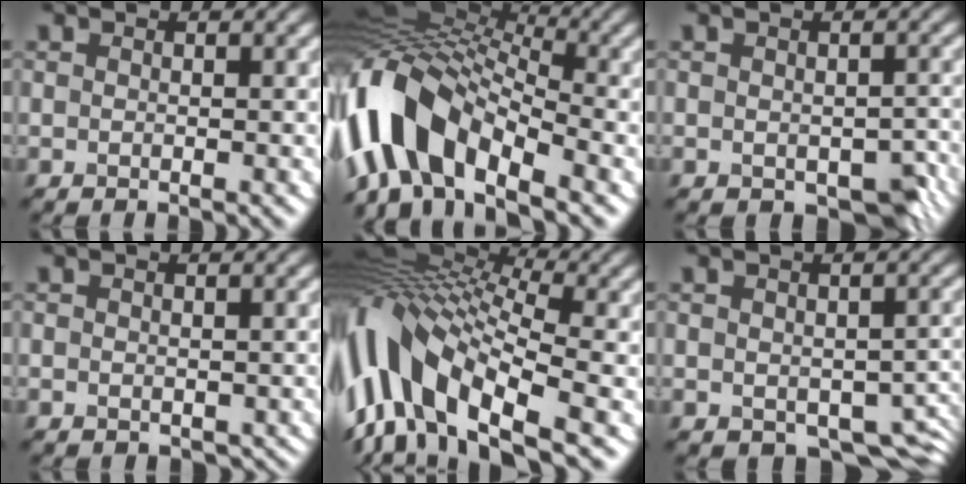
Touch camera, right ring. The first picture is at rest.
{"total": 10.7, "force": [-4.3, 6.1, 7.7], "torque": [-0.137, 0.020, -0.098]}
{"total": 3.3, "force": [-1.1, 2.0, 2.4], "torque": [-0.034, -0.013, -0.006]}
{"total": 1.1, "force": [-0.2, 0.9, 0.6], "torque": [-0.008, -0.008, -0.002]}
{"total": 13.6, "force": [-1.6, 6.8, 11.7], "torque": [-0.252, 0.019, -0.026]}
{"total": 5.5, "force": [-2.1, 3.2, 3.9], "torque": [-0.050, -0.020, -0.023]}